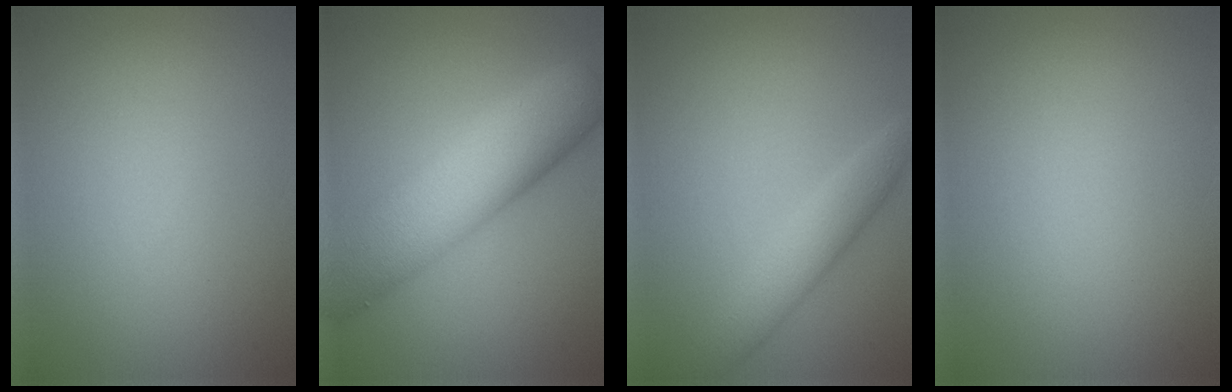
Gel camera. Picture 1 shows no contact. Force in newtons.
{"total": 10.5, "press": 10.4, "slide": 0.5}
{"total": 3.5, "press": 3.5, "slide": 0.1}
{"total": 0.0}